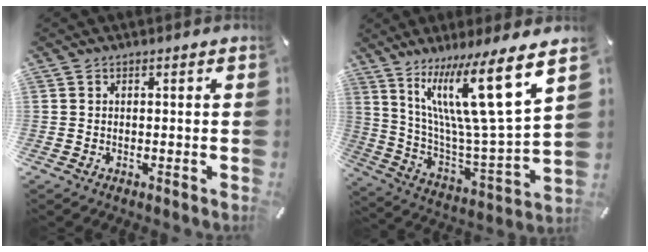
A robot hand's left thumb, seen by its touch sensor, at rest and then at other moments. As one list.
[{"total": 20.6, "force": [12.0, 3.8, 16.3], "torque": [-0.296, -0.083, 0.183]}]